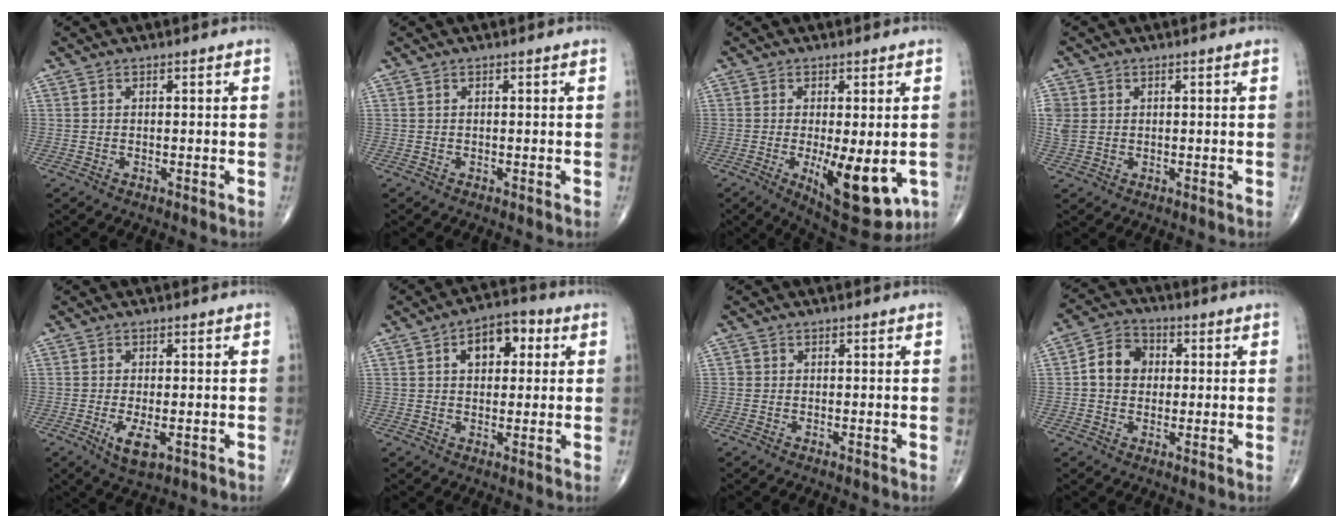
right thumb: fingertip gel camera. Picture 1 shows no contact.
{"total": 0.0}
{"total": 13.7, "force": [-3.3, 5.0, 12.3], "torque": [-0.163, -0.025, -0.034]}
{"total": 4.0, "force": [0.7, 3.4, 2.0], "torque": [-0.048, 0.005, 0.018]}
{"total": 5.0, "force": [-1.7, 2.0, 4.3], "torque": [-0.076, -0.010, -0.023]}
{"total": 8.5, "force": [2.6, 5.3, 6.2], "torque": [-0.060, 0.013, 0.030]}
{"total": 0.8, "force": [-0.1, 0.8, 0.1], "torque": [0.003, 0.003, -0.002]}
{"total": 7.7, "force": [0.6, 6.3, 4.3], "torque": [-0.053, 0.017, 0.001]}